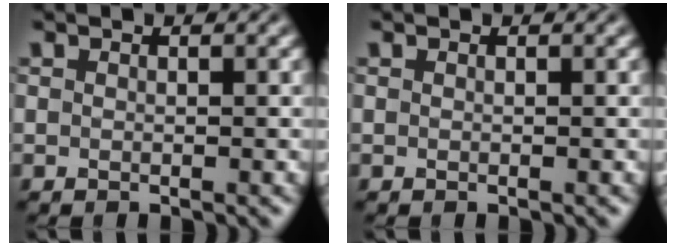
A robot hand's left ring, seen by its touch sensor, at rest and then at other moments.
{"total": 0.0}